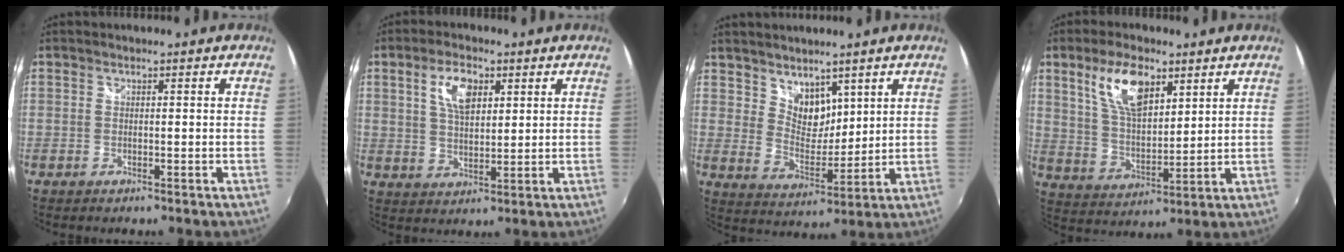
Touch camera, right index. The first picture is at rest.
{"total": 7.3, "force": [3.0, 3.6, 5.6], "torque": [-0.103, 0.011, 0.055]}
{"total": 7.1, "force": [5.0, 4.3, 2.6], "torque": [-0.032, -0.002, 0.097]}
{"total": 11.5, "force": [6.1, 5.1, 8.3], "torque": [-0.156, 0.011, 0.123]}